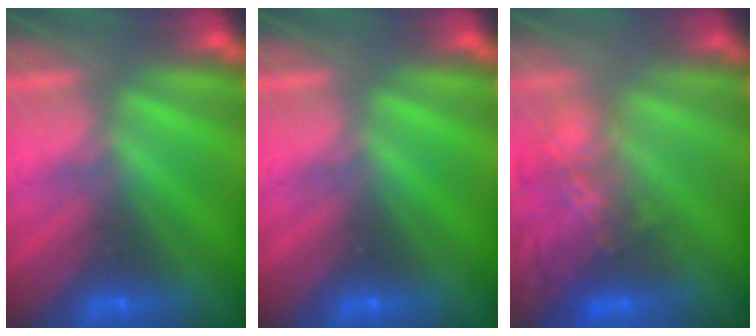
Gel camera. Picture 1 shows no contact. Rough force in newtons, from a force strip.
{"total": 0.0}
{"total": 7.7}